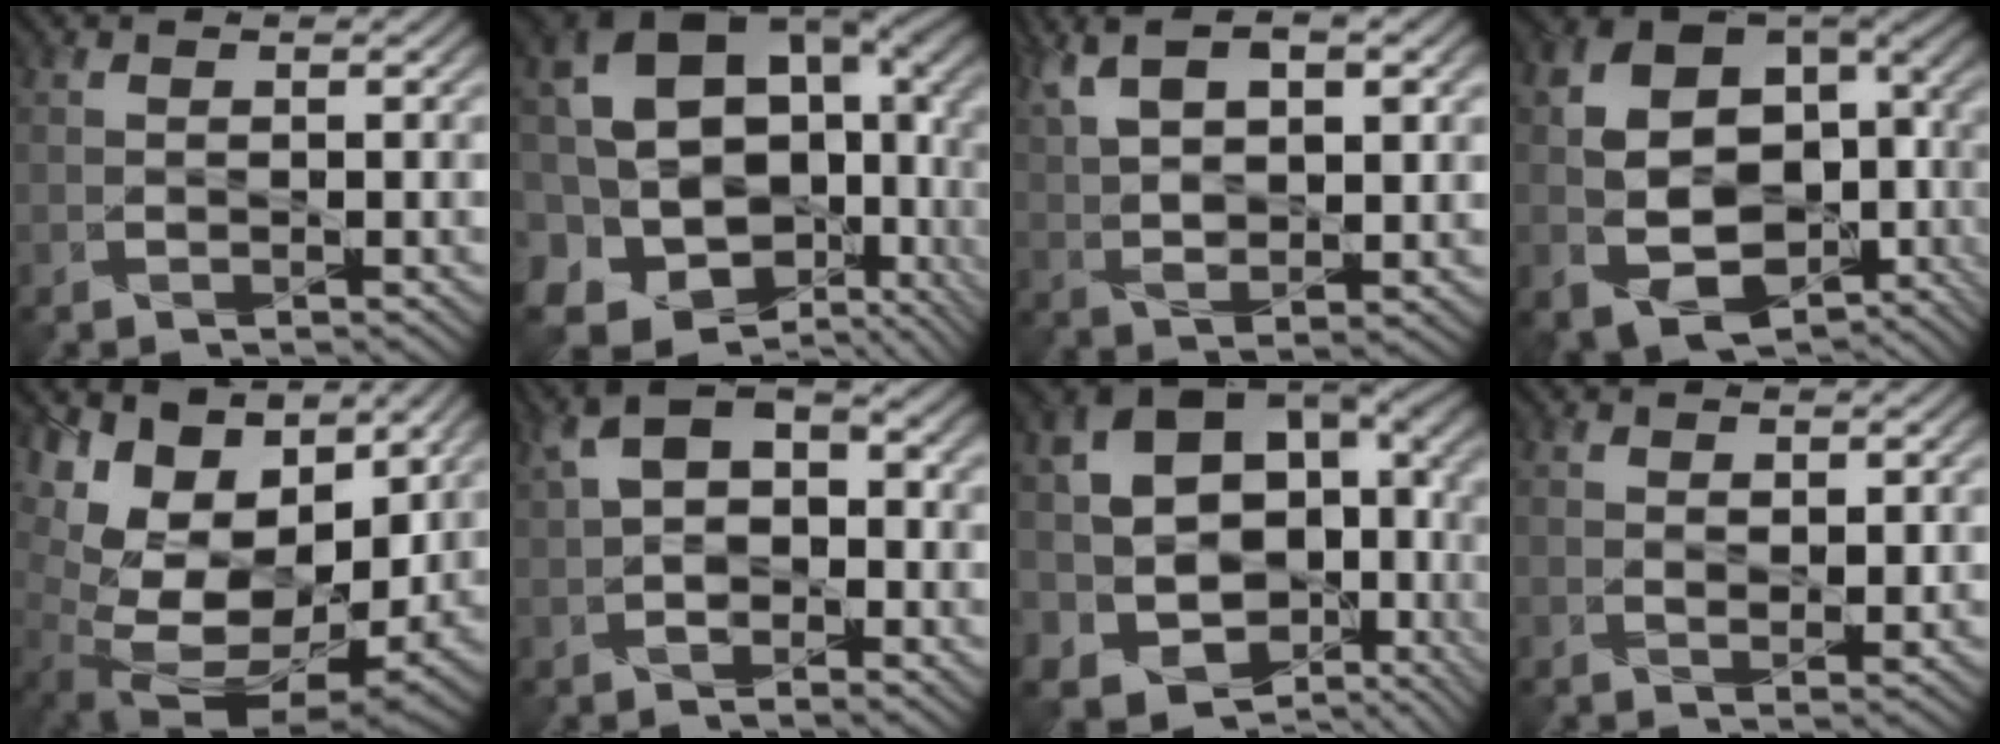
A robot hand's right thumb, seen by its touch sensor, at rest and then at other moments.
{"total": 19.2, "force": [1.4, 13.4, 13.7], "torque": [-0.283, -0.030, 0.084]}
{"total": 10.8, "force": [5.2, 4.1, 8.5], "torque": [-0.178, 0.007, 0.088]}
{"total": 13.8, "force": [-1.0, 9.8, 9.6], "torque": [-0.185, -0.036, 0.002]}
{"total": 15.4, "force": [4.1, 10.6, 10.4], "torque": [-0.200, -0.005, 0.102]}
{"total": 9.2, "force": [0.6, 5.5, 7.3], "torque": [-0.133, 0.005, 0.003]}
{"total": 16.7, "force": [-1.2, 13.0, 10.4], "torque": [-0.210, -0.044, 0.038]}
{"total": 1.6, "force": [1.0, 0.7, 1.1], "torque": [-0.022, -0.008, 0.021]}